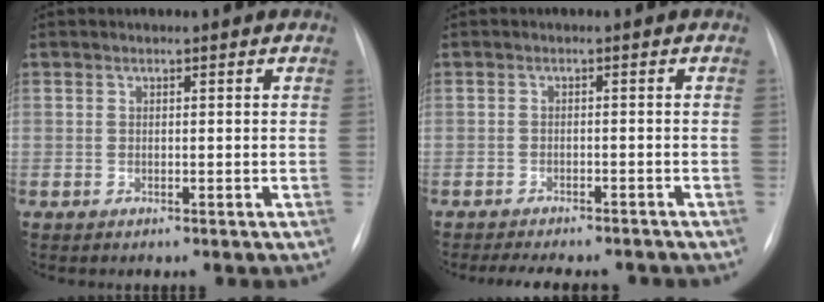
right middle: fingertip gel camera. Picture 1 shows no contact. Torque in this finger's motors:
{"motor_torque": [0.13, -0.12, 0.04, 0.02]}